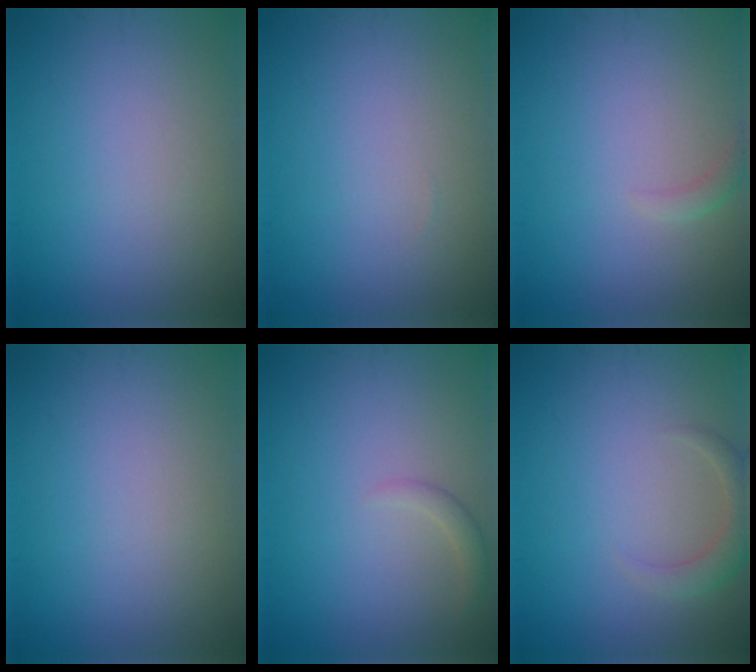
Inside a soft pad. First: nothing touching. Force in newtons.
{"total": 0.0}
{"total": 1.0, "press": 0.9, "slide": 0.2}
{"total": 0.0}
{"total": 1.2, "press": 1.2, "slide": 0.1}
{"total": 2.1, "press": 2.1, "slide": 0.3}